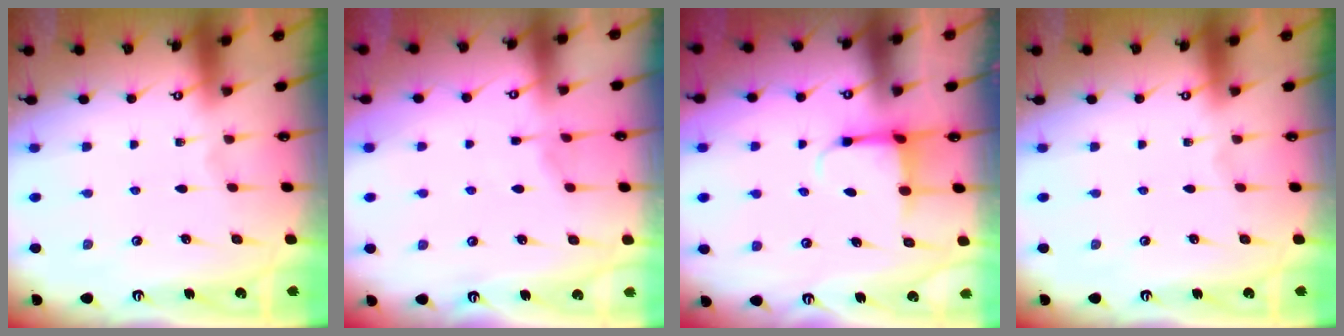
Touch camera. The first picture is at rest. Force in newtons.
{"total": 2.8, "press": 2.7, "slide": 0.3}
{"total": 4.0, "press": 3.8, "slide": 1.3}
{"total": 0.0}